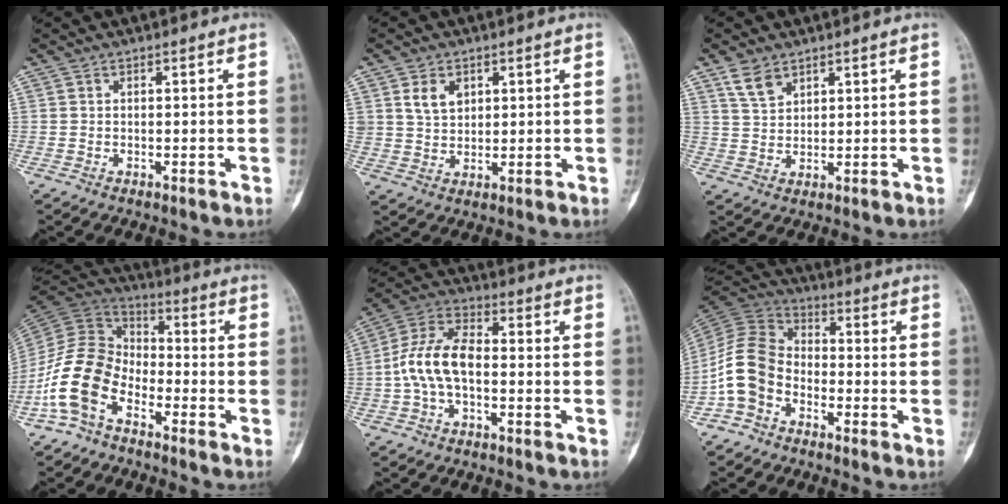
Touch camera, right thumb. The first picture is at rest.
{"total": 5.0, "force": [2.3, 3.6, 2.7], "torque": [-0.032, -0.014, 0.047]}
{"total": 4.4, "force": [3.1, 2.6, 1.8], "torque": [-0.019, -0.015, 0.066]}
{"total": 13.0, "force": [-6.4, 8.4, 7.7], "torque": [-0.144, 0.061, -0.142]}
{"total": 10.5, "force": [-1.3, 5.8, 8.7], "torque": [-0.174, 0.036, -0.034]}
{"total": 10.7, "force": [-4.2, 7.7, 6.0], "torque": [-0.113, 0.046, -0.100]}